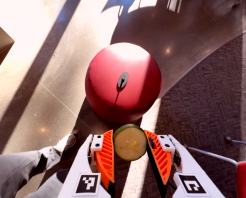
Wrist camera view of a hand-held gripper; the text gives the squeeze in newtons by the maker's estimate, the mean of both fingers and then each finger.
{"total": 8.8, "left": 8.6, "right": 9.1}